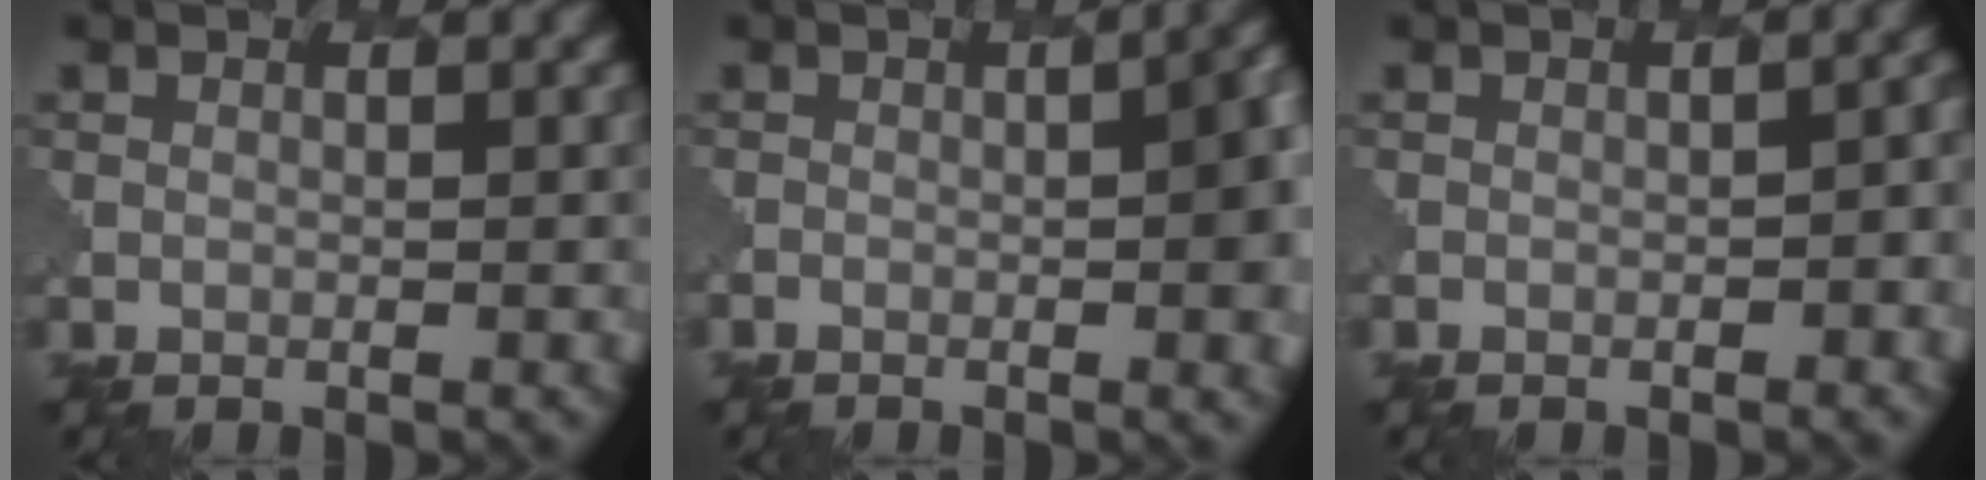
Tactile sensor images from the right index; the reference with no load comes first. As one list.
[{"total": 7.0, "force": [-1.0, 2.6, 6.5], "torque": [-0.058, 0.007, -0.019]}, {"total": 2.9, "force": [-1.4, 1.1, 2.2], "torque": [-0.019, 0.005, -0.009]}]